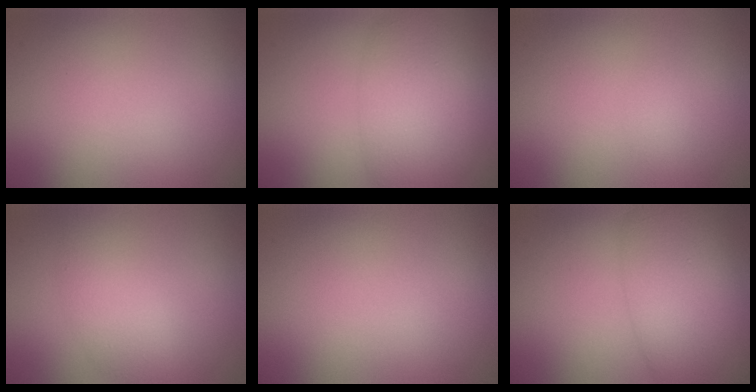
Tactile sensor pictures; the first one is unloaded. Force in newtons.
{"total": 5.9, "press": 5.9, "slide": 0.4}
{"total": 0.6, "press": 0.6, "slide": 0.1}
{"total": 2.4, "press": 2.4, "slide": 0.1}
{"total": 0.0}
{"total": 7.4, "press": 7.4, "slide": 0.1}